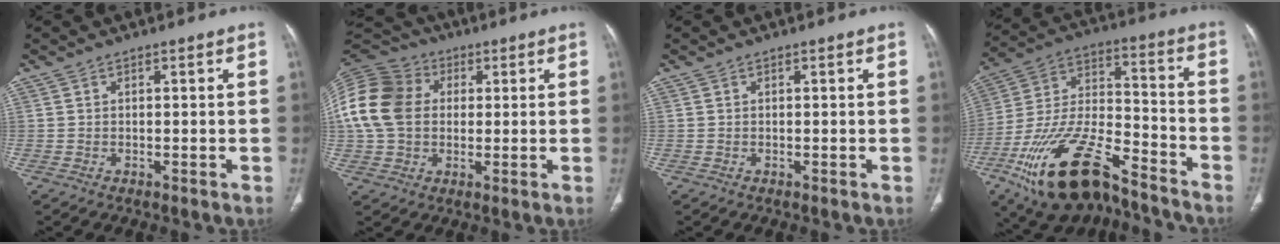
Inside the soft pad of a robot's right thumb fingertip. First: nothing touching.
{"total": 17.6, "force": [2.1, 13.7, 10.8], "torque": [-0.228, 0.027, 0.034]}
{"total": 0.0}
{"total": 23.8, "force": [-15.3, 9.6, 15.4], "torque": [-0.316, 0.061, -0.270]}